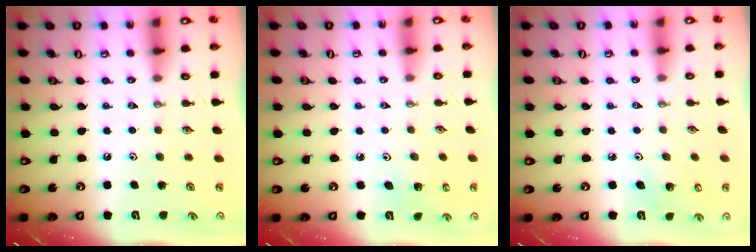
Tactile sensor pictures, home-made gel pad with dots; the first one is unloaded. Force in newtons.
{"total": 3.3, "press": 3.3, "slide": 0.3}
{"total": 4.4, "press": 4.3, "slide": 0.9}